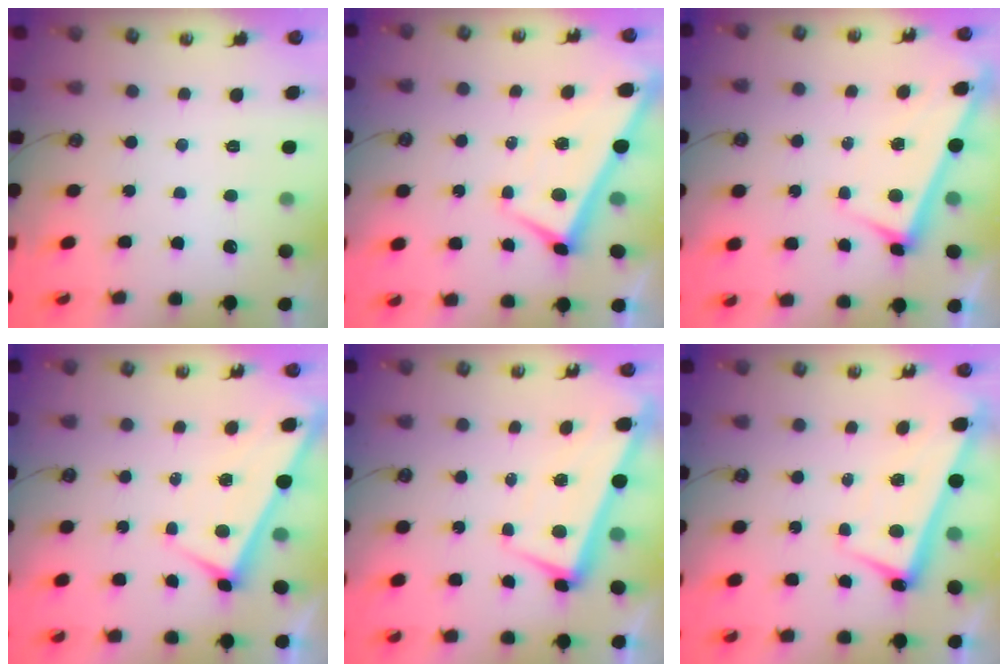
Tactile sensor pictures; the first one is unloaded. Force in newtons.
{"total": 2.3, "press": 2.2, "slide": 0.2}
{"total": 3.0, "press": 3.0, "slide": 0.2}
{"total": 1.3, "press": 1.3, "slide": 0.3}
{"total": 2.1, "press": 1.3, "slide": 1.7}
{"total": 2.4, "press": 2.3, "slide": 0.7}